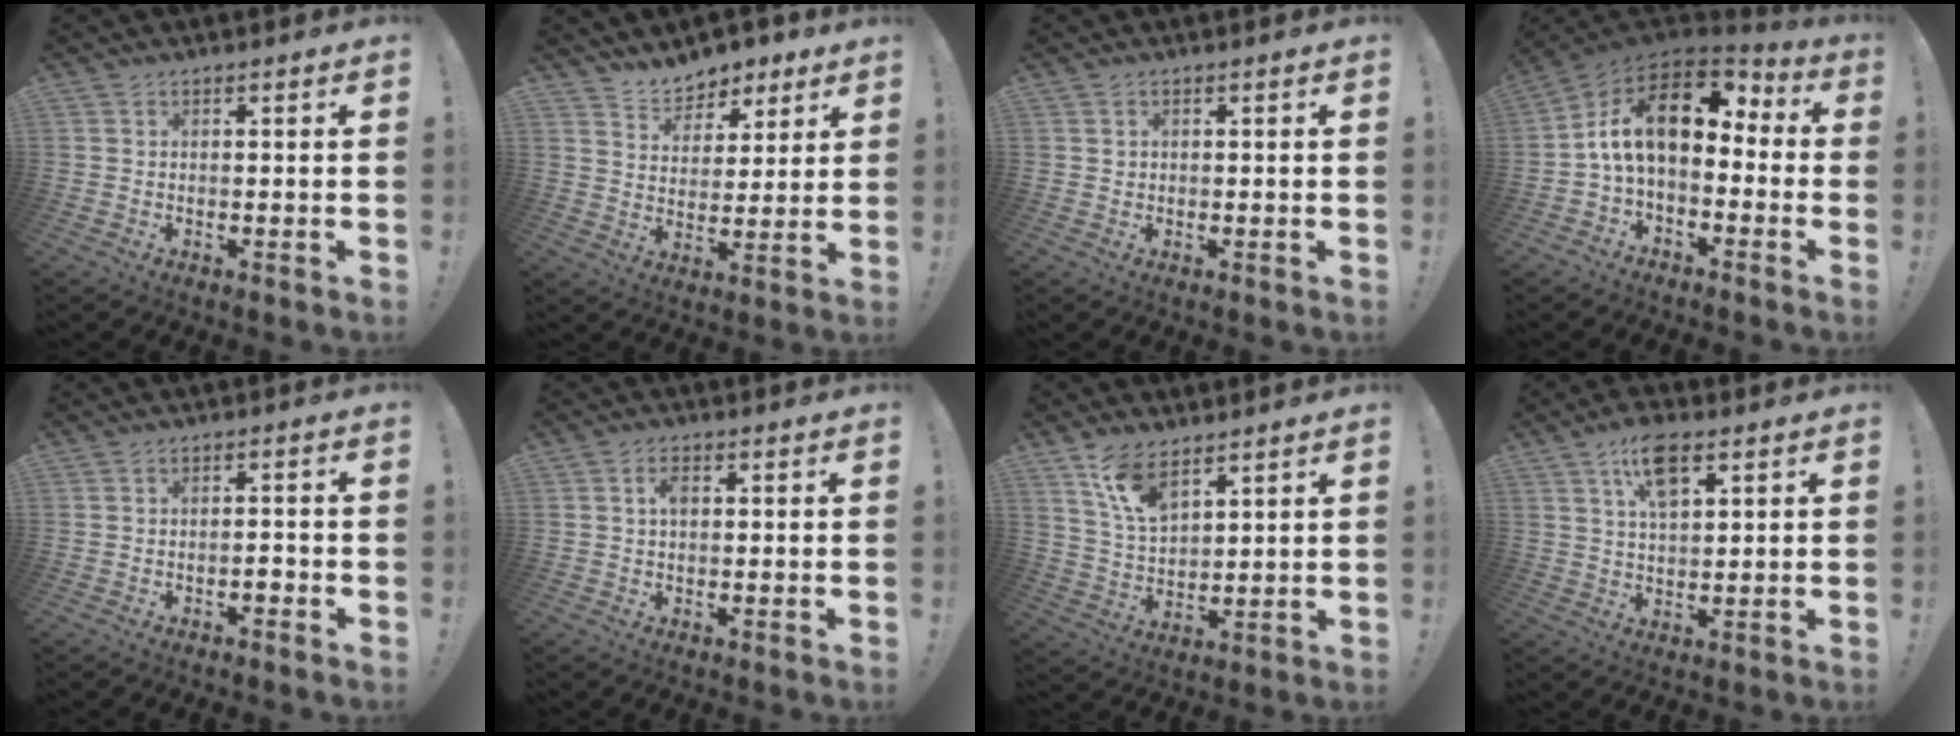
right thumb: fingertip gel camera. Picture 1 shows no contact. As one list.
[{"total": 8.1, "force": [6.9, 4.2, 0.9], "torque": [-0.021, -0.057, 0.135]}, {"total": 0.7, "force": [0.2, 0.7, 0.1], "torque": [0.003, 0.000, 0.003]}, {"total": 15.6, "force": [3.4, 8.6, 12.5], "torque": [-0.206, -0.006, 0.060]}, {"total": 2.0, "force": [-1.2, 0.7, 1.4], "torque": [-0.021, 0.005, -0.019]}, {"total": 2.8, "force": [0.5, 1.6, 2.3], "torque": [-0.036, 0.003, 0.004]}, {"total": 10.1, "force": [7.4, 4.5, 5.3], "torque": [-0.105, -0.037, 0.140]}, {"total": 9.3, "force": [4.9, 4.1, 6.7], "torque": [-0.115, -0.002, 0.088]}]